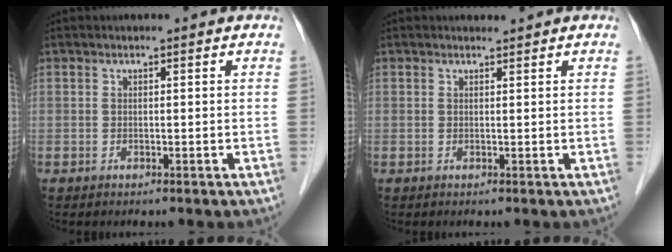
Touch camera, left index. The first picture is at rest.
{"total": 0.6, "force": [0.5, -0.1, -0.1], "torque": [-0.008, -0.004, 0.010]}